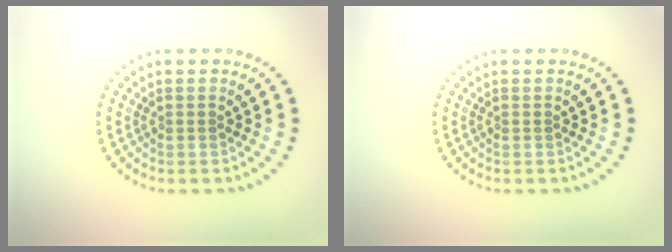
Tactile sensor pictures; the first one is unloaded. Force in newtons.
{"total": 0.0}